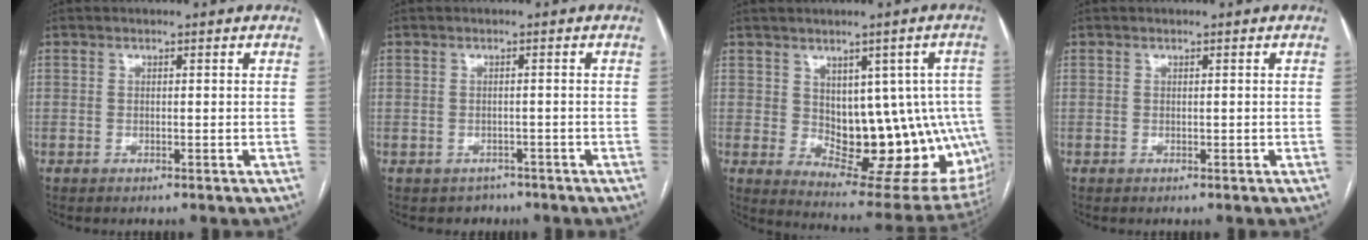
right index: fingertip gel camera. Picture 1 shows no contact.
{"total": 2.6, "force": [-1.7, 1.9, 0.0], "torque": [-0.003, 0.007, -0.024]}
{"total": 17.2, "force": [-1.1, 8.9, 14.7], "torque": [-0.136, 0.010, 0.014]}
{"total": 0.0}